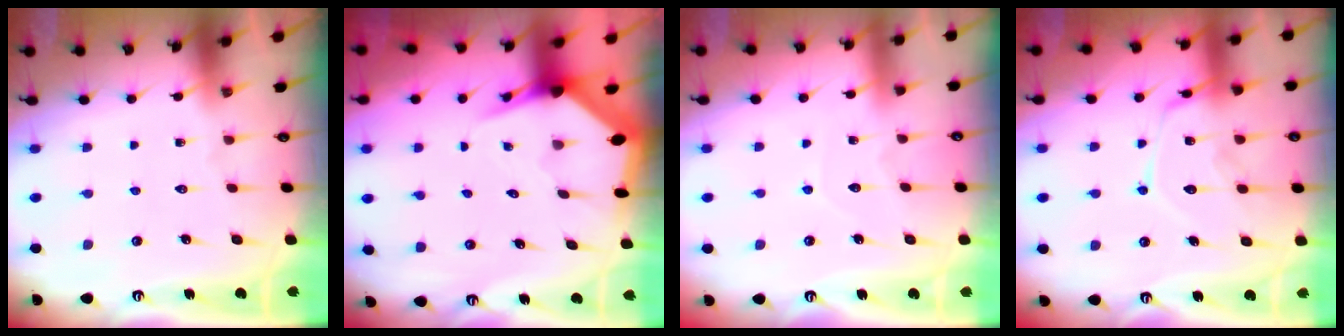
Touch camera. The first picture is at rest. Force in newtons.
{"total": 4.4, "press": 4.3, "slide": 0.7}
{"total": 4.5, "press": 4.5, "slide": 0.5}
{"total": 15.0, "press": 15.0, "slide": 1.1}